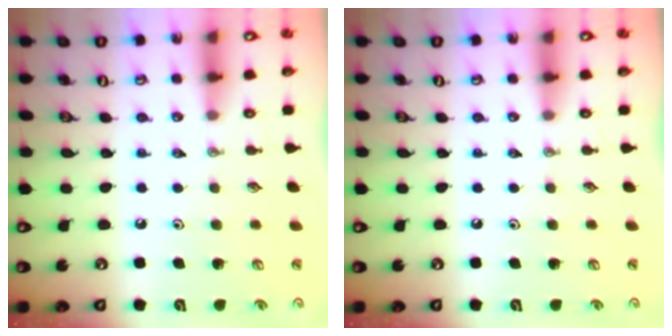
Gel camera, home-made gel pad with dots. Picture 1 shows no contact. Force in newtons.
{"total": 0.0}